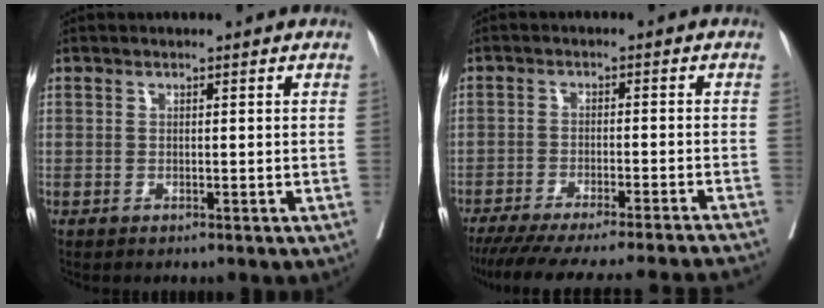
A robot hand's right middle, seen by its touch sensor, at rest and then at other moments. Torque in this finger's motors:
{"motor_torque": [1.07, -1.06, 0.19, 0.06]}